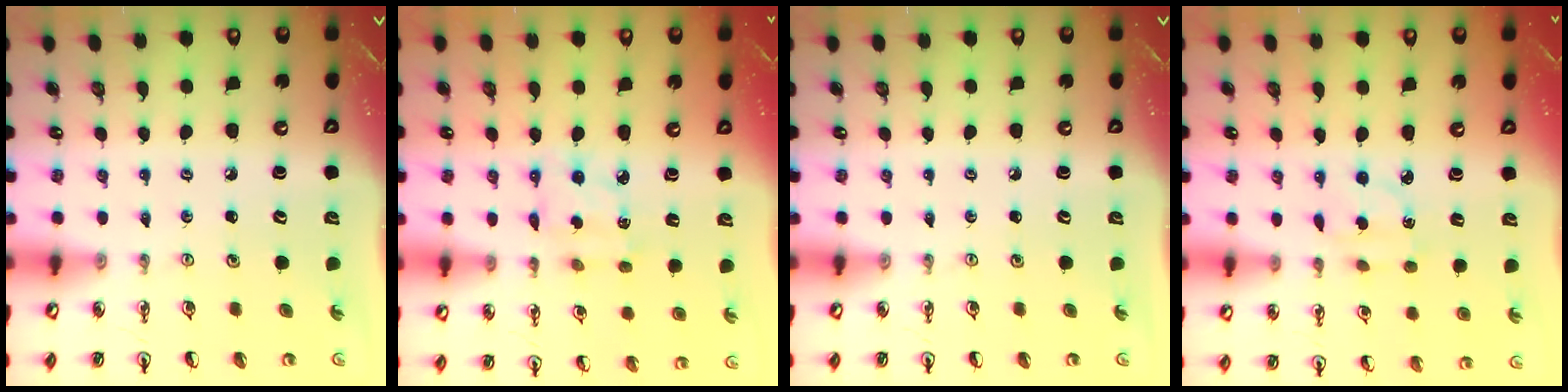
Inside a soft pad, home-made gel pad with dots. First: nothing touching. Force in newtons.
{"total": 2.9, "press": 2.9, "slide": 0.1}
{"total": 0.0}
{"total": 3.1, "press": 3.1, "slide": 0.6}